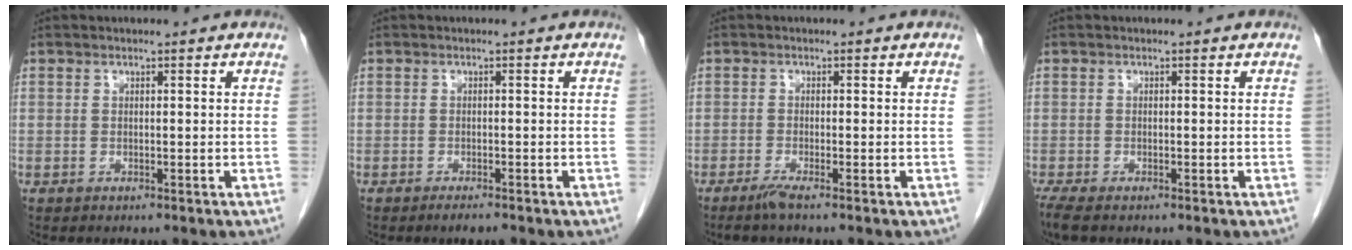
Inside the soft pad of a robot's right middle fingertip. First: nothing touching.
{"total": 1.5, "force": [-1.2, 0.1, 0.9], "torque": [-0.016, -0.002, -0.018]}
{"total": 1.9, "force": [-1.4, -0.4, 1.2], "torque": [-0.030, -0.005, -0.032]}
{"total": 2.7, "force": [-2.2, 0.5, 1.6], "torque": [-0.031, -0.010, -0.038]}